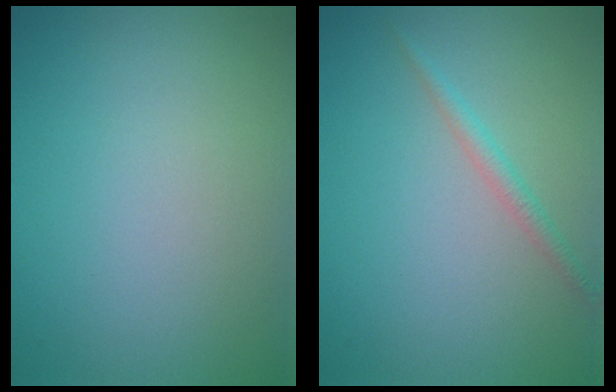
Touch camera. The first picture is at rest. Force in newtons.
{"total": 1.4, "press": 1.4, "slide": 0.1}